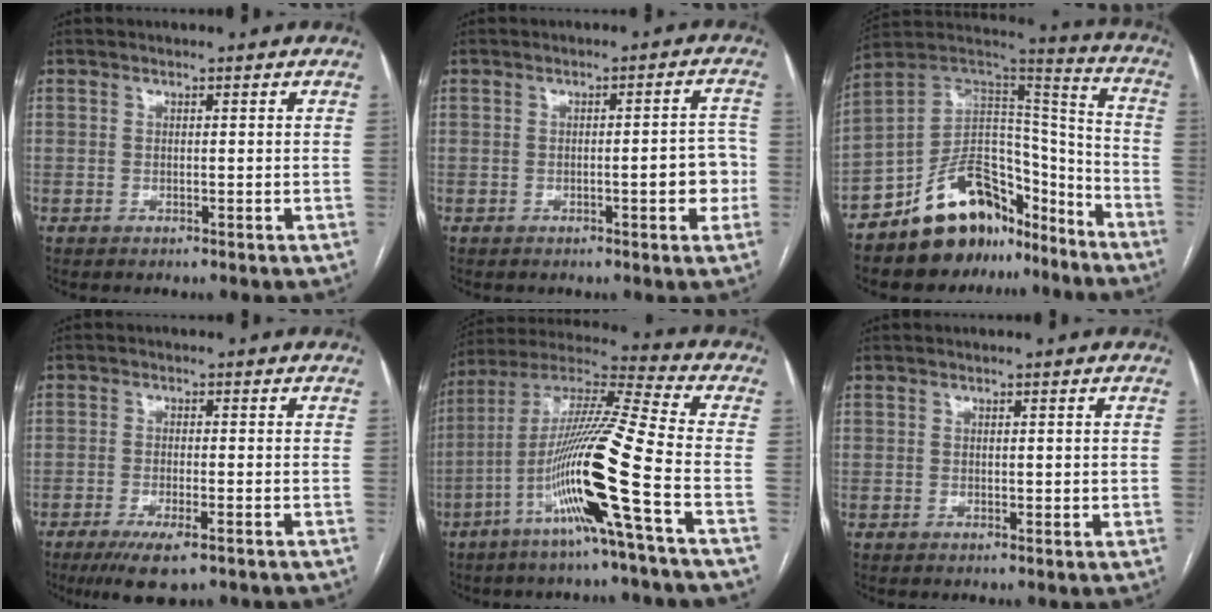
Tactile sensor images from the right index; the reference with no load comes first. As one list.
[{"total": 4.8, "force": [-1.0, 1.3, 4.5], "torque": [-0.051, 0.011, -0.011]}, {"total": 17.9, "force": [-13.1, 8.6, 8.7], "torque": [-0.136, 0.068, -0.217]}, {"total": 6.1, "force": [-3.8, 1.1, 4.6], "torque": [-0.081, -0.014, -0.060]}, {"total": 17.1, "force": [-6.4, -1.8, 15.7], "torque": [-0.305, -0.008, -0.128]}, {"total": 1.1, "force": [0.3, 0.7, 0.7], "torque": [-0.007, -0.003, 0.006]}]